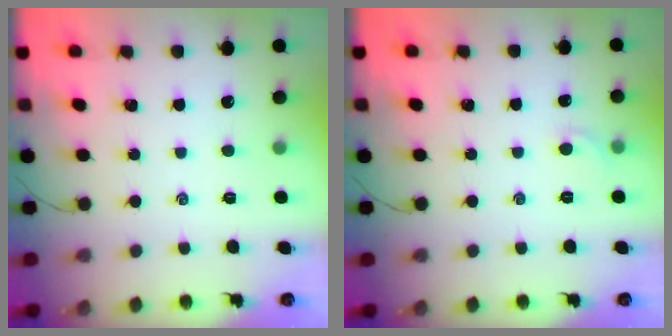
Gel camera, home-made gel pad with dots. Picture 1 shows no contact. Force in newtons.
{"total": 3.1, "press": 2.9, "slide": 1.0}